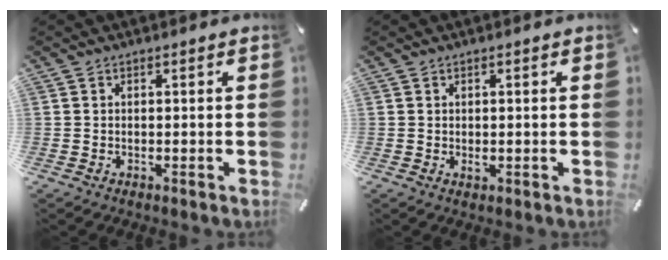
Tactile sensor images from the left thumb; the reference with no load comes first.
{"total": 0.9, "force": [0.1, 0.5, 0.8], "torque": [-0.015, 0.002, 0.000]}